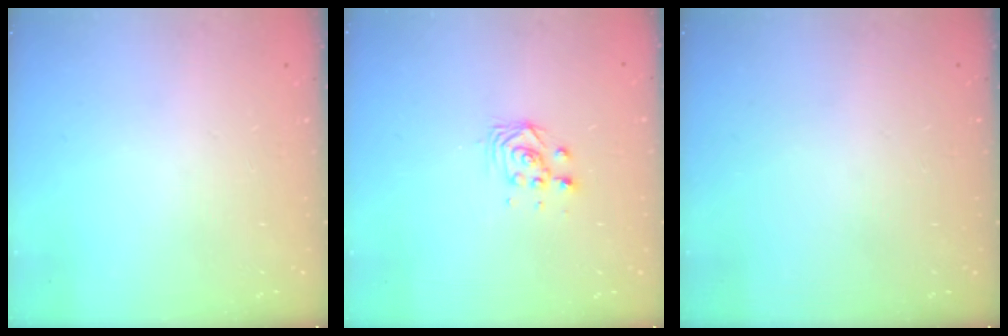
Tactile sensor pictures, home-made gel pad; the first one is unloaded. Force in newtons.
{"total": 3.1, "press": 3.1, "slide": 0.0}
{"total": 0.0}